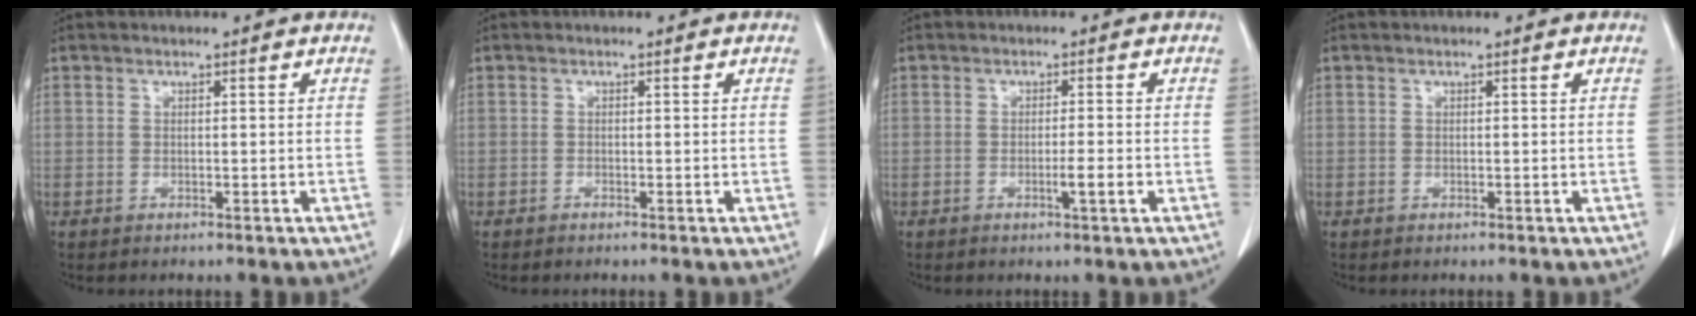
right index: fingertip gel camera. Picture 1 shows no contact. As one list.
[{"total": 0.0}, {"total": 2.4, "force": [-0.8, -0.2, 2.3], "torque": [-0.037, -0.003, -0.014]}, {"total": 0.0}]